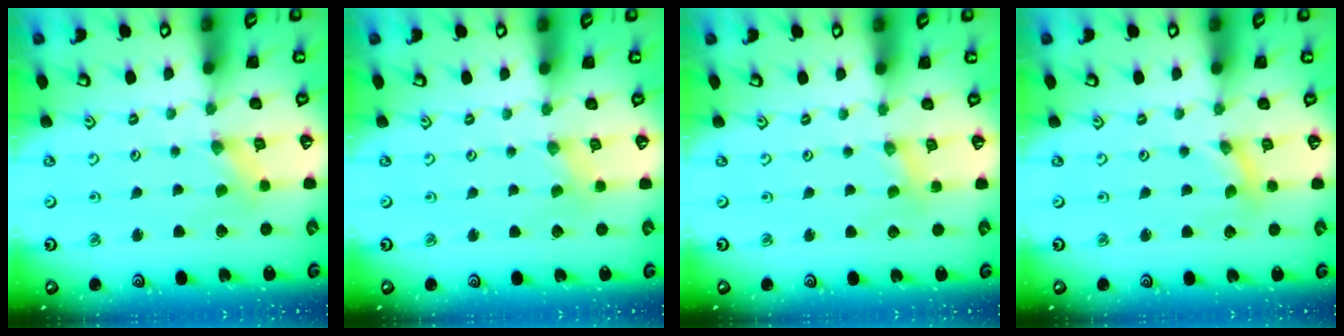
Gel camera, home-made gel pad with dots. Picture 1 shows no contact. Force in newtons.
{"total": 0.0}
{"total": 1.0, "press": 1.0, "slide": 0.2}
{"total": 0.0}